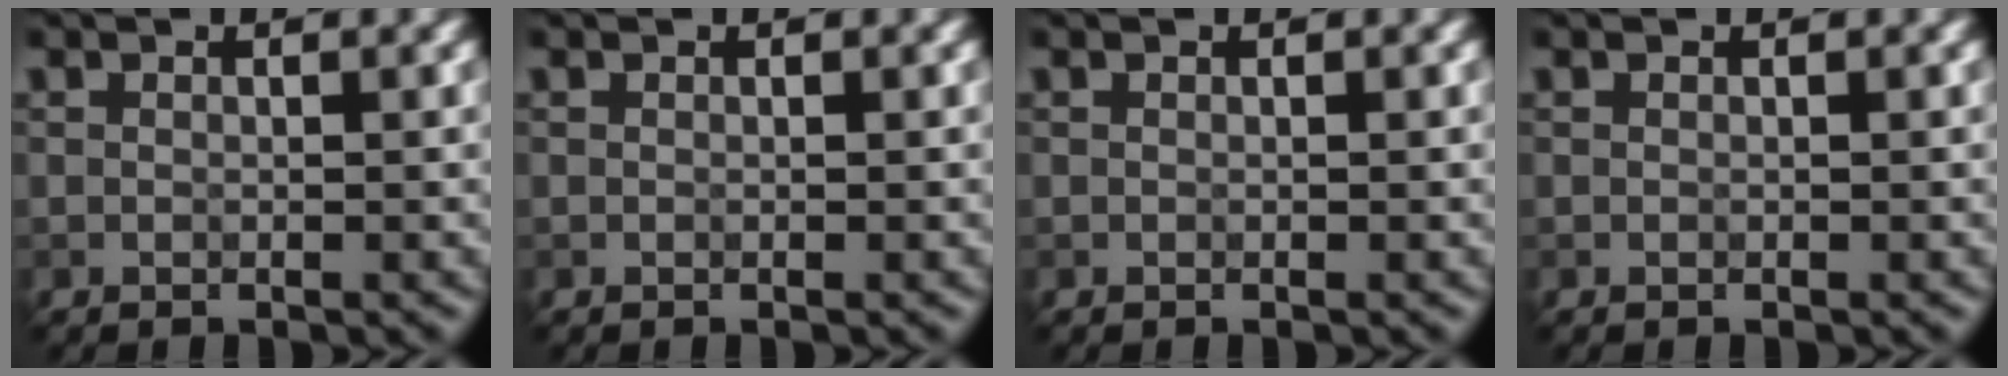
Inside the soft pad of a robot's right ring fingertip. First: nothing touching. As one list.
[{"total": 0.0}, {"total": 0.0}, {"total": 0.0}]